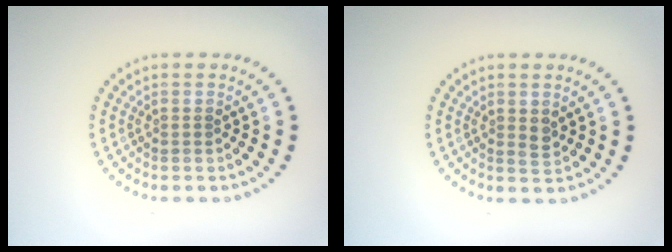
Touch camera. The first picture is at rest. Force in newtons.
{"total": 1.0, "press": 1.0, "slide": 0.3}